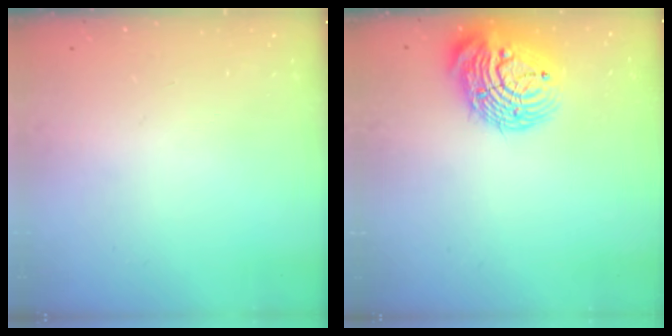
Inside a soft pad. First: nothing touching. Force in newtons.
{"total": 17.4, "press": 17.3, "slide": 1.8}